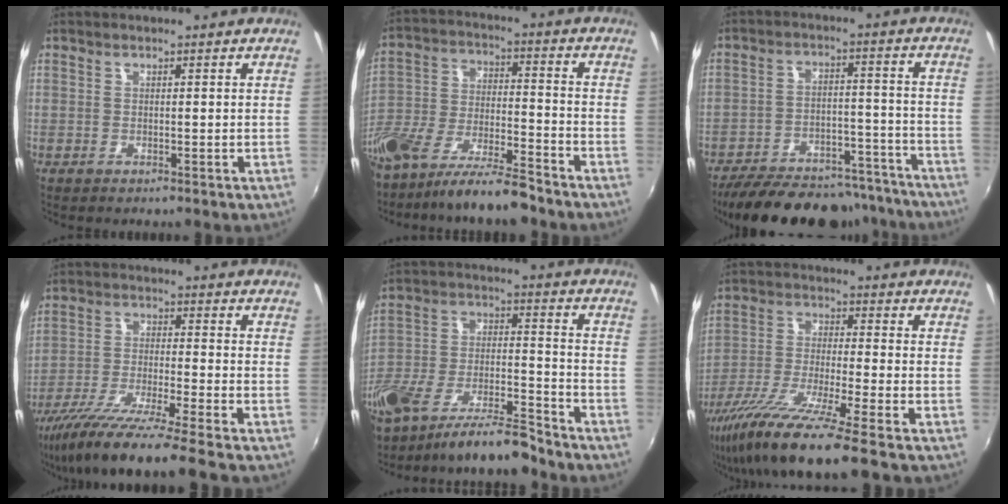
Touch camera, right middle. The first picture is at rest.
{"total": 14.2, "force": [-10.6, 3.9, 8.5], "torque": [-0.182, -0.013, -0.192]}
{"total": 26.2, "force": [-22.7, 8.7, 9.9], "torque": [-0.189, 0.017, -0.292]}
{"total": 14.6, "force": [-12.1, -1.6, 7.9], "torque": [-0.160, -0.038, -0.213]}
{"total": 11.8, "force": [-9.4, 2.8, 6.6], "torque": [-0.132, 0.002, -0.168]}
{"total": 14.6, "force": [-11.3, -1.2, 9.2], "torque": [-0.183, -0.041, -0.204]}